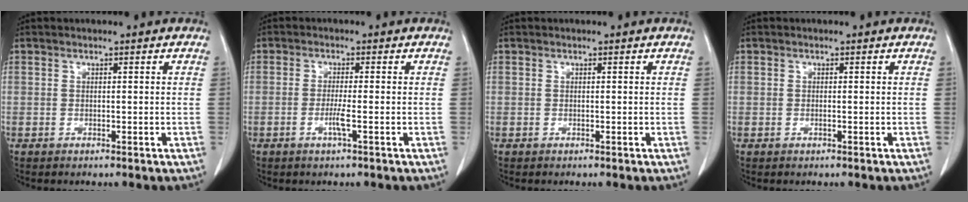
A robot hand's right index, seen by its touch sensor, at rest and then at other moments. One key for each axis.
{"total": 2.6, "fx": -0.9, "fy": -0.3, "fz": 2.4, "tx": -0.049, "ty": -0.004, "tz": -0.020}
{"total": 0.0}
{"total": 0.0}